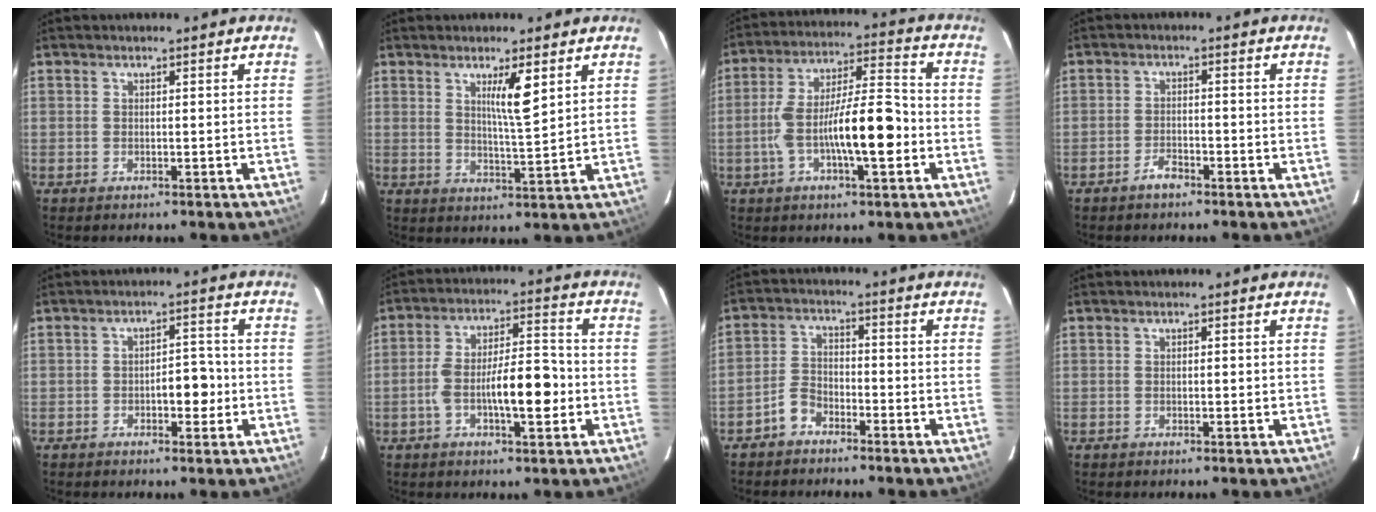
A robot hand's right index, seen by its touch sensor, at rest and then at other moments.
{"total": 5.6, "force": [2.5, 0.2, 5.0], "torque": [-0.085, -0.008, 0.044]}
{"total": 14.2, "force": [-3.3, 2.8, 13.5], "torque": [-0.243, 0.019, -0.056]}
{"total": 2.7, "force": [-2.0, 1.1, 1.4], "torque": [-0.028, 0.003, -0.034]}
{"total": 4.9, "force": [-1.3, 2.2, 4.2], "torque": [-0.057, 0.014, -0.016]}
{"total": 11.1, "force": [-2.6, 3.0, 10.4], "torque": [-0.187, 0.022, -0.040]}
{"total": 4.3, "force": [-3.0, 2.6, 1.8], "torque": [-0.045, 0.012, -0.060]}
{"total": 1.1, "force": [-0.1, 0.4, 1.0], "torque": [-0.022, 0.002, 0.000]}